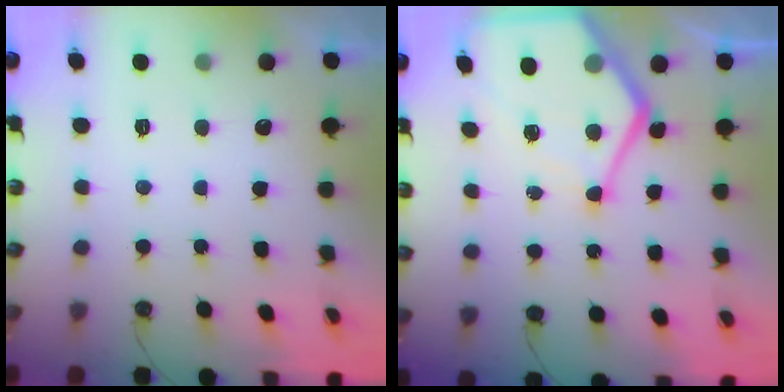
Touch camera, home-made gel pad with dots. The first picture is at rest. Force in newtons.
{"total": 13.4, "press": 13.4, "slide": 1.1}